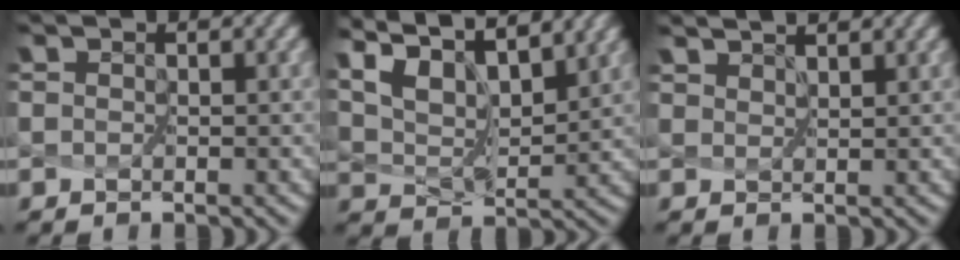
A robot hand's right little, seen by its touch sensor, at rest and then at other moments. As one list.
[{"total": 9.8, "force": [8.4, 2.2, 4.6], "torque": [-0.115, -0.001, 0.155]}, {"total": 2.9, "force": [2.7, 0.6, 1.1], "torque": [-0.041, 0.003, 0.051]}]